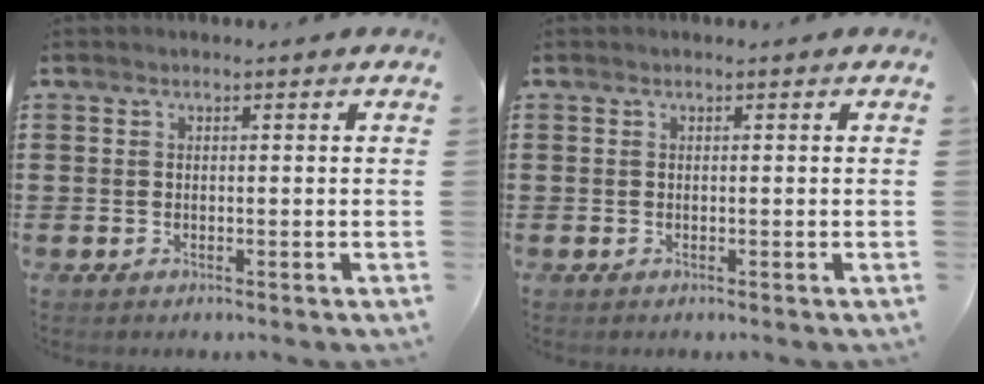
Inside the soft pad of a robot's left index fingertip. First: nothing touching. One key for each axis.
{"total": 0.0}